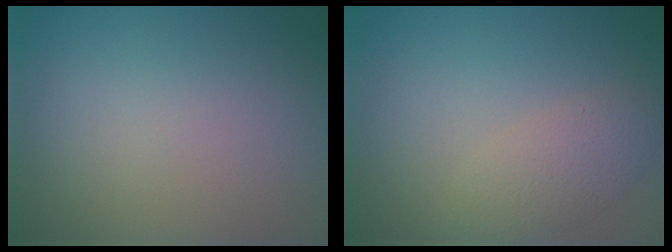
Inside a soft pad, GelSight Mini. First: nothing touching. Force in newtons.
{"total": 2.5, "press": 2.5, "slide": 0.0}